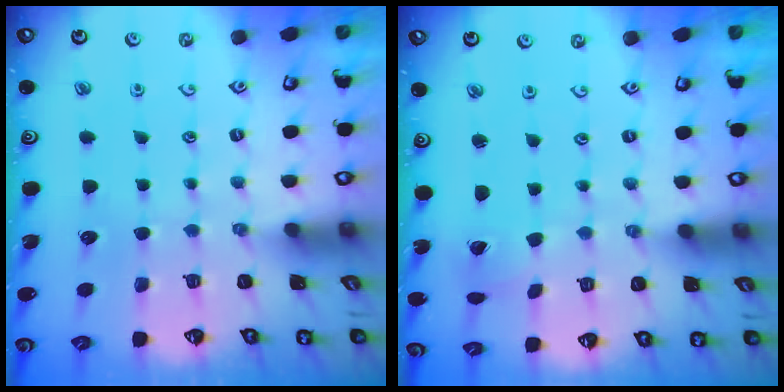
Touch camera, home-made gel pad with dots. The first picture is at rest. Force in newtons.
{"total": 1.8, "press": 1.8, "slide": 0.1}